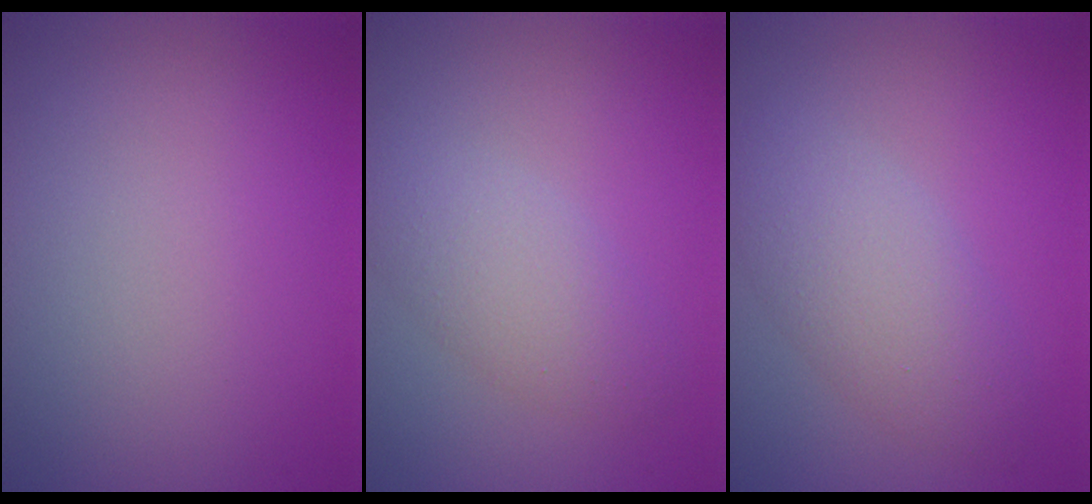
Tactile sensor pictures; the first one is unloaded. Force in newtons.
{"total": 3.1, "press": 3.1, "slide": 0.3}
{"total": 4.0, "press": 4.0, "slide": 0.3}